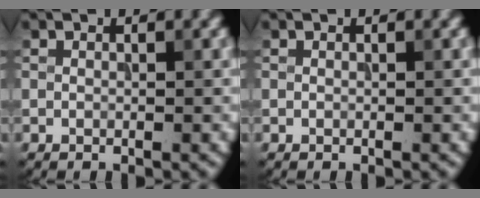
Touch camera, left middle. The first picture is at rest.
{"total": 0.0}